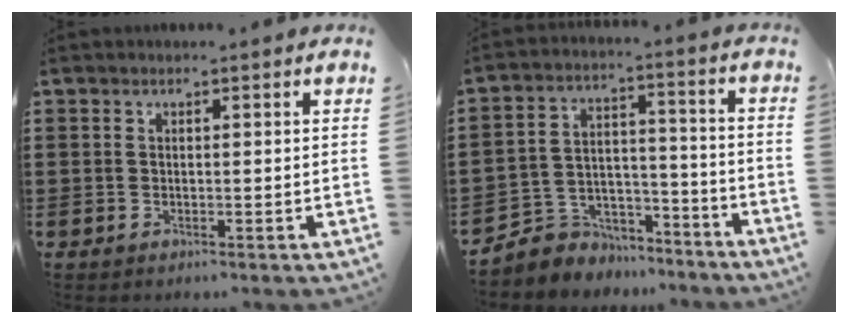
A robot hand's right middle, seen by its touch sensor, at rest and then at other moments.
{"total": 5.2, "force": [-4.6, 2.5, -0.2], "torque": [-0.018, 0.009, -0.100]}